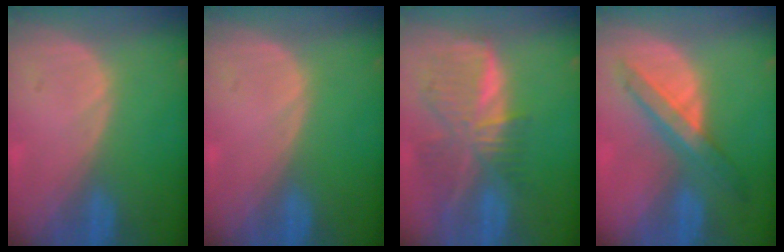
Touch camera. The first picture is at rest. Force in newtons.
{"total": 0.0}
{"total": 9.1, "press": 8.0, "slide": 4.5}
{"total": 6.9, "press": 6.4, "slide": 2.5}